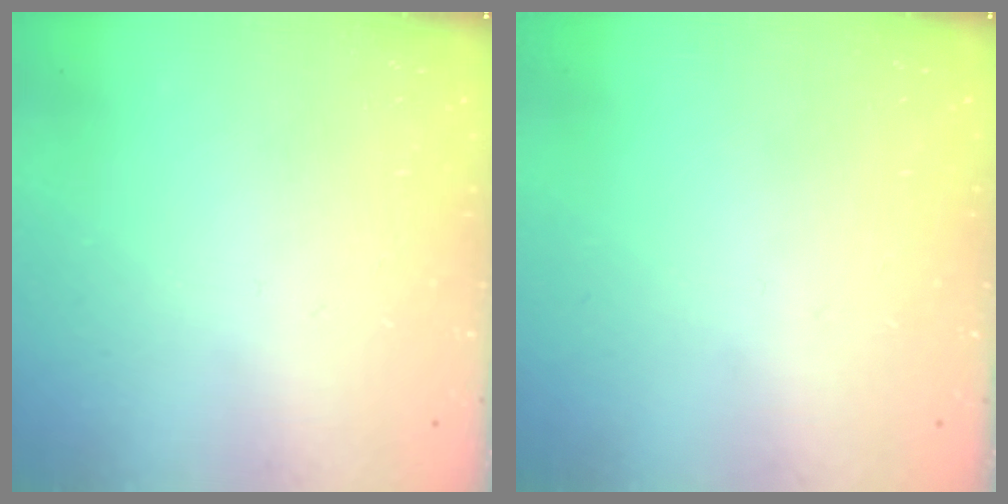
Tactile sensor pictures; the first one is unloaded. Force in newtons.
{"total": 0.0}